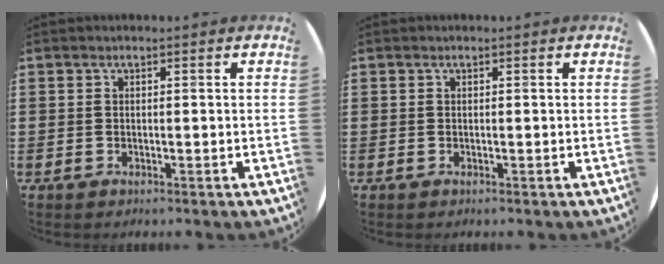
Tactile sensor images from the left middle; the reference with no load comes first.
{"total": 0.0}